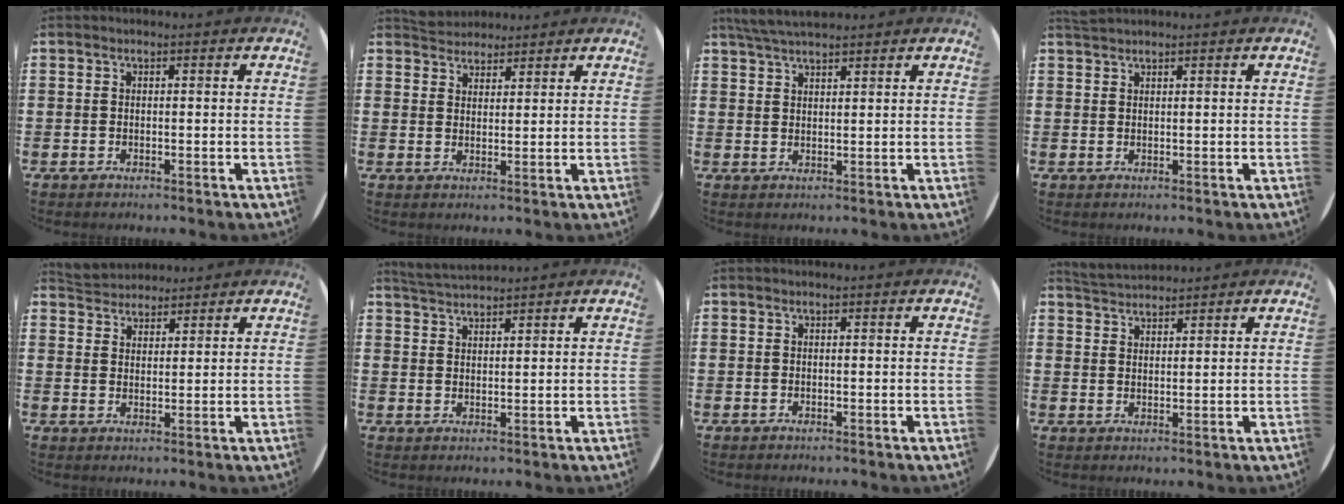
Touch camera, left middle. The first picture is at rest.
{"total": 3.1, "force": [3.0, 0.9, -0.2], "torque": [-0.005, -0.002, 0.059]}
{"total": 4.0, "force": [3.7, 0.6, 1.5], "torque": [-0.038, -0.003, 0.069]}
{"total": 1.2, "force": [1.2, -0.1, 0.1], "torque": [-0.004, 0.000, 0.024]}
{"total": 3.4, "force": [3.2, 0.9, -0.4], "torque": [-0.004, -0.006, 0.062]}
{"total": 3.0, "force": [3.0, 0.0, 0.3], "torque": [-0.013, -0.006, 0.057]}
{"total": 0.0}
{"total": 3.1, "force": [3.1, 0.3, 0.0], "torque": [-0.007, -0.008, 0.059]}